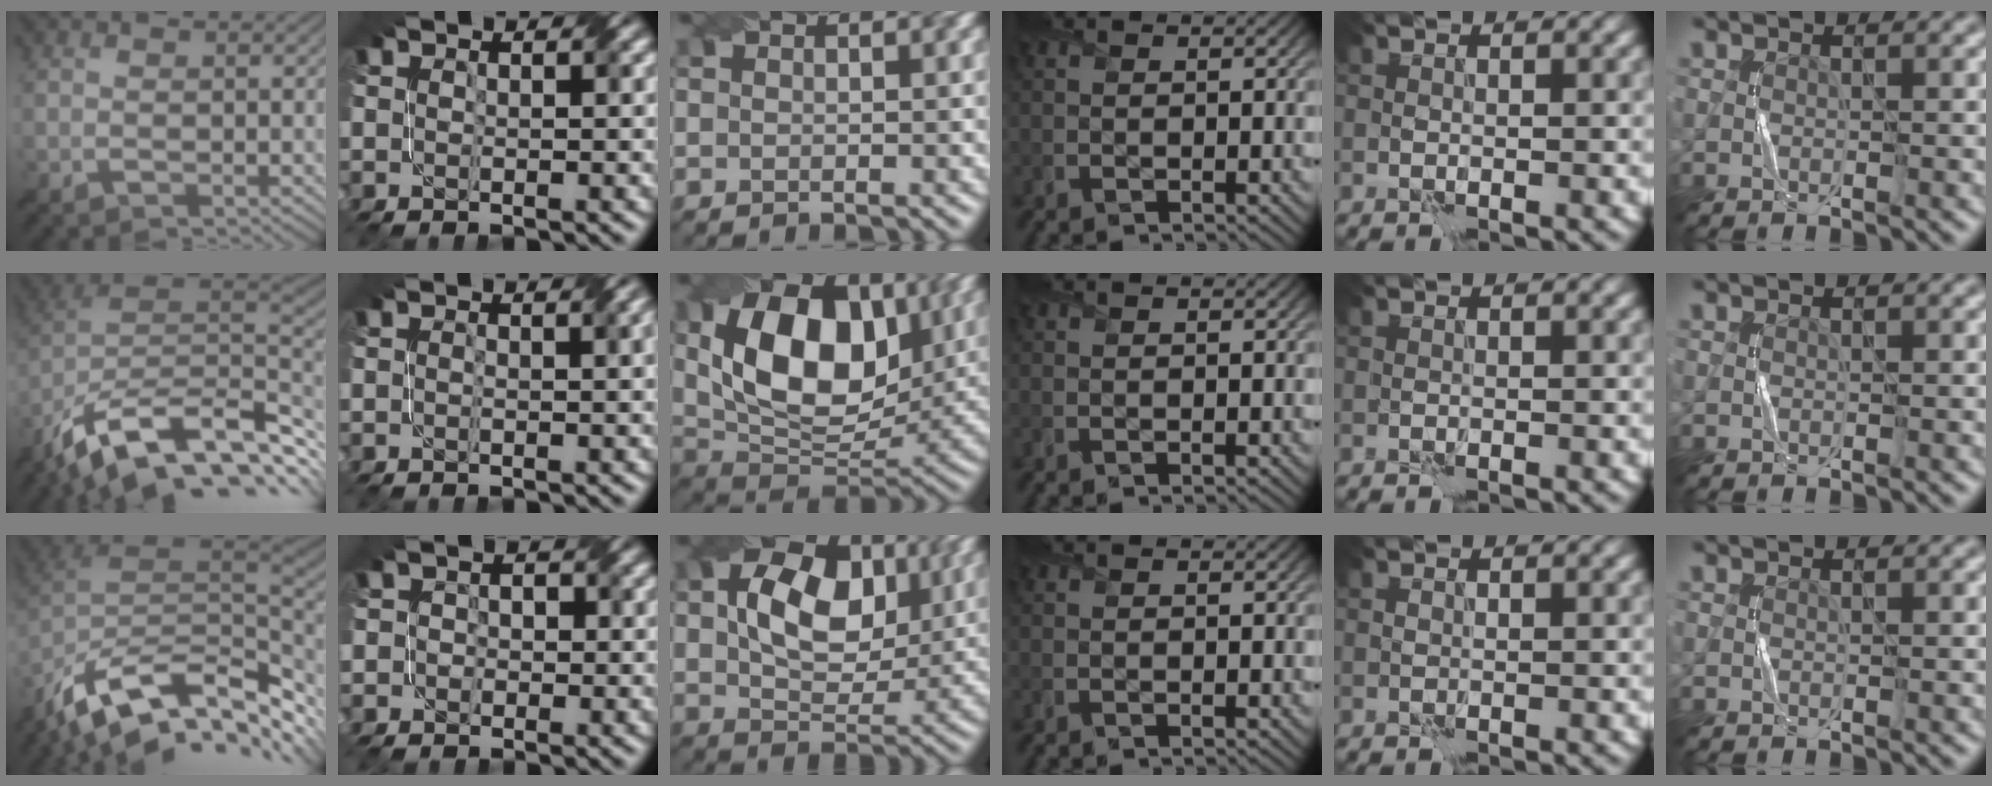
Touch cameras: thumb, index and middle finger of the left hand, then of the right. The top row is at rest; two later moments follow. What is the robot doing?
{"motion": "twist", "object": "screw"}